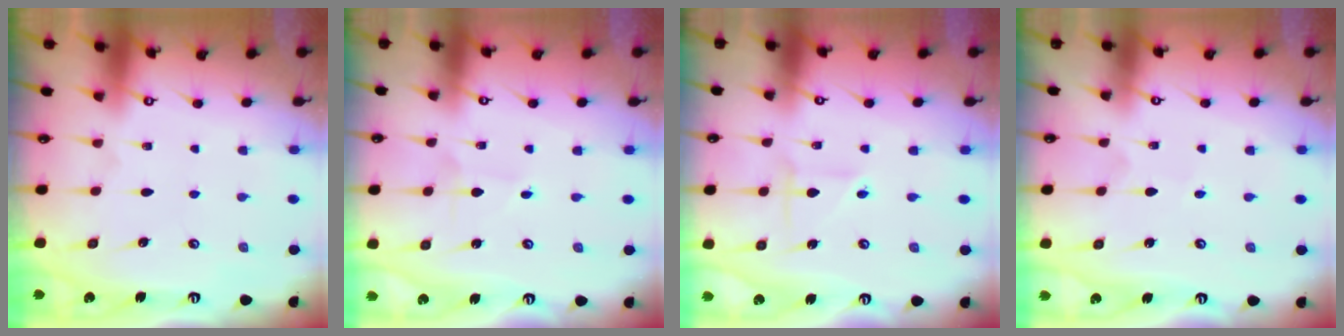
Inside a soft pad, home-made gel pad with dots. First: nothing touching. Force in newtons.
{"total": 1.1, "press": 1.1, "slide": 0.1}
{"total": 2.4, "press": 2.4, "slide": 0.2}
{"total": 2.6, "press": 2.6, "slide": 0.3}